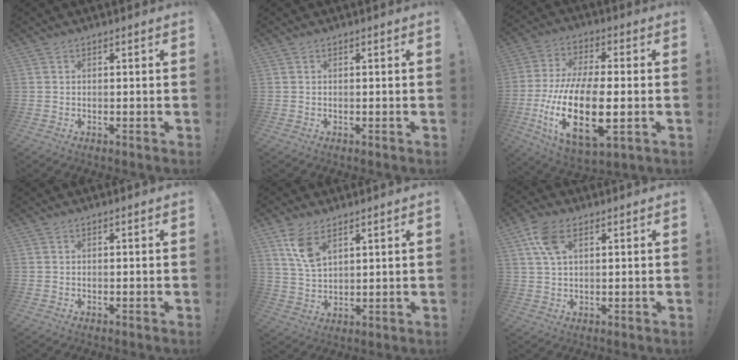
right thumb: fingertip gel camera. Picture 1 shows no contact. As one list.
[{"total": 0.0}, {"total": 22.8, "force": [-4.3, 10.3, 19.9], "torque": [-0.396, 0.004, -0.063]}, {"total": 0.0}, {"total": 8.2, "force": [4.9, 4.0, 5.2], "torque": [-0.088, -0.019, 0.091]}, {"total": 7.8, "force": [3.2, 3.9, 5.9], "torque": [-0.118, 0.000, 0.062]}]